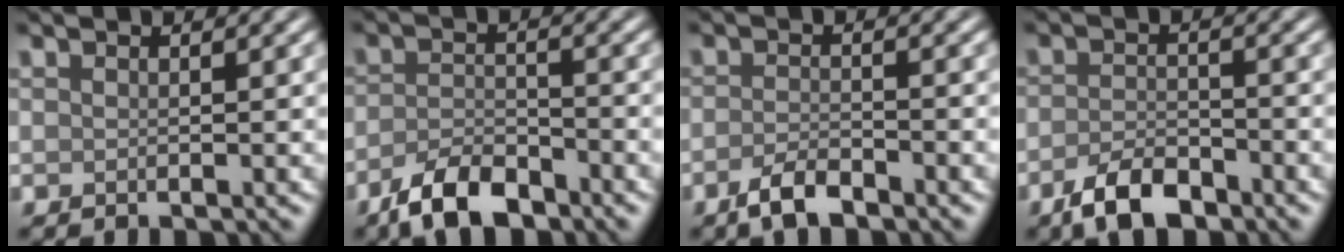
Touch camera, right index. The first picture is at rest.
{"total": 4.9, "force": [-3.6, 2.0, 2.7], "torque": [-0.046, -0.006, -0.071]}
{"total": 2.8, "force": [-1.9, 0.9, 1.7], "torque": [-0.036, 0.002, -0.041]}
{"total": 4.1, "force": [-2.8, 1.8, 2.4], "torque": [-0.043, -0.002, -0.058]}